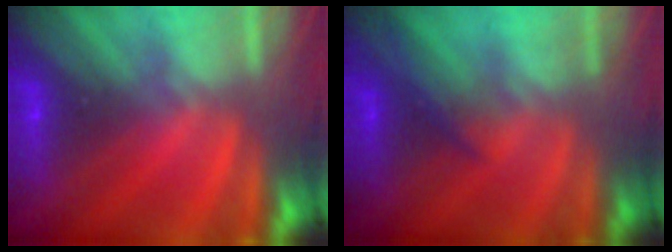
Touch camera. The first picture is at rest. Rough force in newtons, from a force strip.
{"total": 2.0}